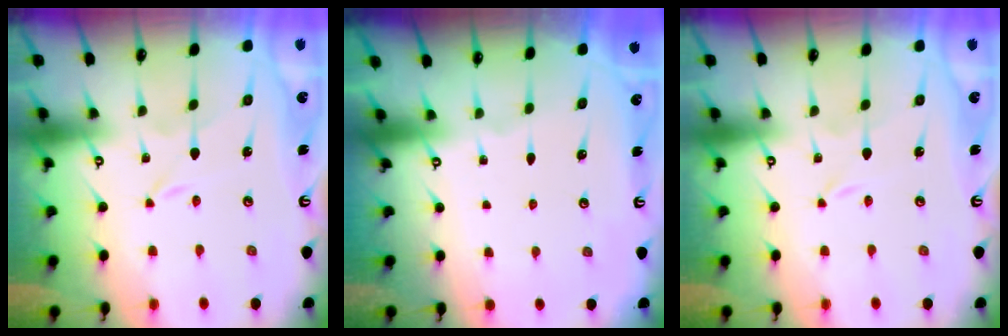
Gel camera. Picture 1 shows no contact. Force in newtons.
{"total": 0.0}
{"total": 0.0}